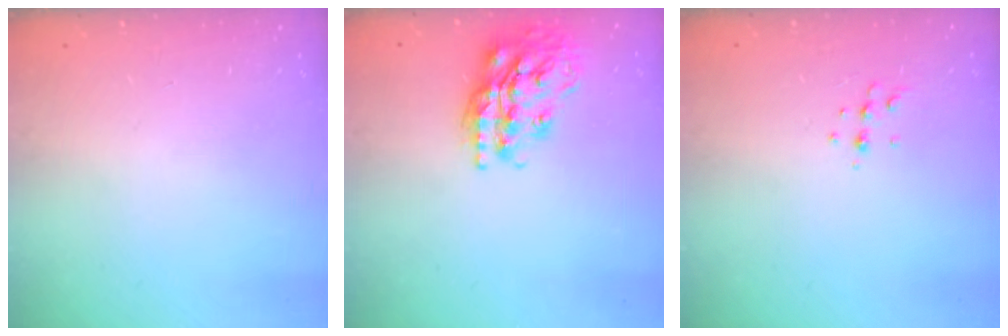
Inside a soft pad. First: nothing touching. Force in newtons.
{"total": 19.6, "press": 19.5, "slide": 1.7}
{"total": 4.8, "press": 4.7, "slide": 1.1}